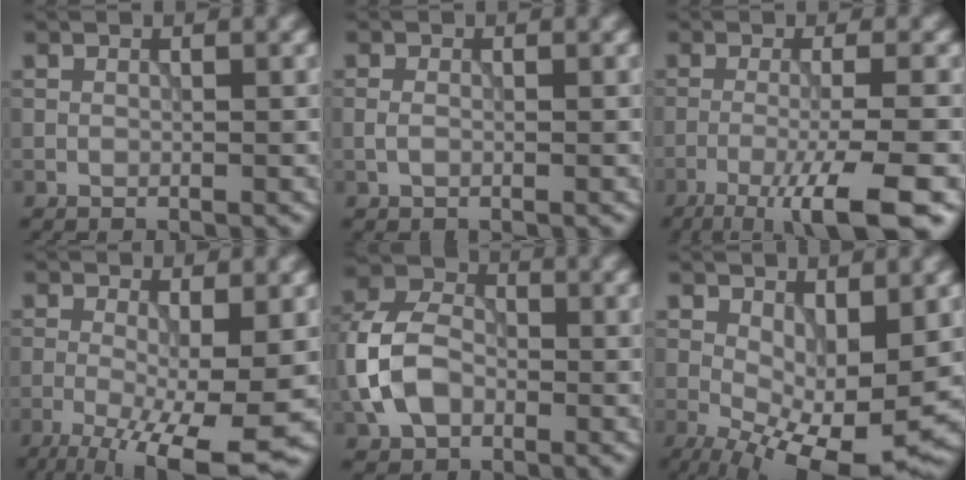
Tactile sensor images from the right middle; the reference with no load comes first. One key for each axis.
{"total": 1.1, "fx": -0.2, "fy": 0.6, "fz": 0.8, "tx": -0.020, "ty": 0.001, "tz": -0.007}
{"total": 7.9, "fx": -4.5, "fy": 1.3, "fz": 6.3, "tx": -0.092, "ty": 0.000, "tz": -0.079}
{"total": 9.9, "fx": -3.3, "fy": 2.6, "fz": 8.9, "tx": -0.148, "ty": -0.015, "tz": -0.049}
{"total": 6.6, "fx": -1.5, "fy": 4.8, "fz": 4.3, "tx": -0.091, "ty": 0.013, "tz": -0.040}
{"total": 9.9, "fx": -1.1, "fy": 4.1, "fz": 8.9, "tx": -0.144, "ty": -0.009, "tz": -0.012}